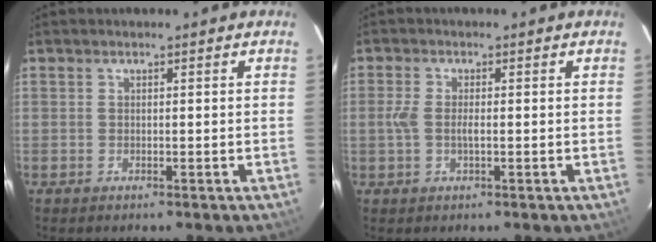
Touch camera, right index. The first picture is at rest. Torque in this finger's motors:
{"motor_torque": [0.61, -0.06, 0.34, 0.07]}